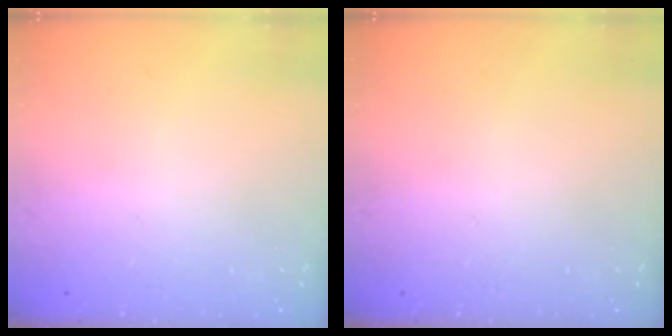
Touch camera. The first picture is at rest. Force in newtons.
{"total": 0.0}